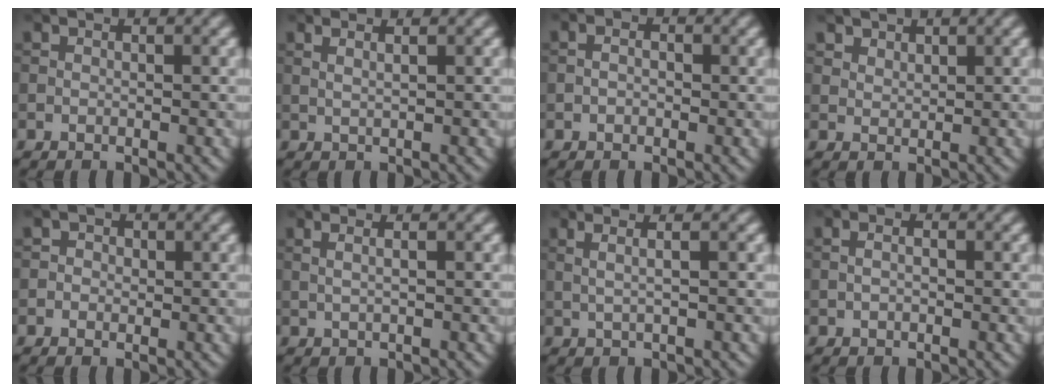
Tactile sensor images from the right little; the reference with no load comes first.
{"total": 2.0, "force": [1.1, 0.8, 1.4], "torque": [-0.011, 0.001, -0.002]}
{"total": 1.6, "force": [0.0, 1.2, 1.1], "torque": [-0.010, -0.002, -0.013]}
{"total": 1.5, "force": [1.2, 0.8, 0.3], "torque": [-0.008, -0.008, 0.033]}
{"total": 1.4, "force": [0.1, 1.3, 0.5], "torque": [0.004, 0.001, -0.008]}
{"total": 2.4, "force": [1.1, 1.1, 1.9], "torque": [-0.018, 0.013, -0.007]}
{"total": 3.0, "force": [1.2, 1.2, 2.4], "torque": [-0.026, 0.008, -0.006]}
{"total": 2.3, "force": [0.5, 1.5, 1.7], "torque": [-0.020, 0.009, -0.012]}